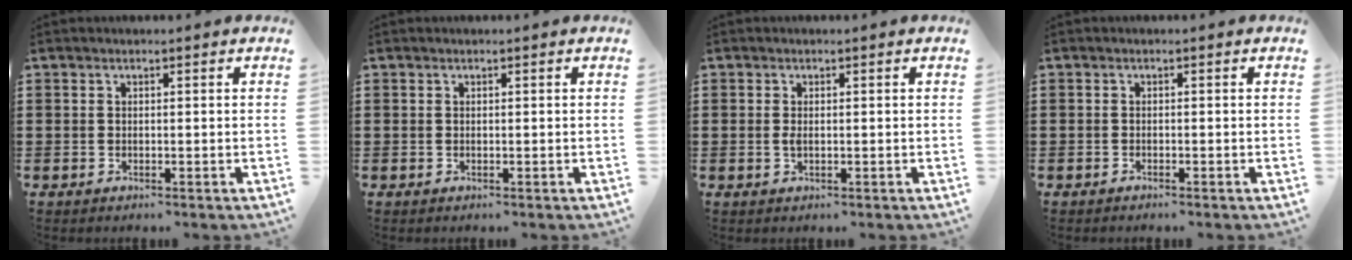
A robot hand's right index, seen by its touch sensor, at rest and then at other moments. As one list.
[{"total": 0.0}, {"total": 1.0, "force": [-0.1, 0.4, 1.0], "torque": [-0.020, -0.001, -0.001]}, {"total": 0.6, "force": [-0.6, -0.1, 0.1], "torque": [-0.005, -0.004, -0.011]}]